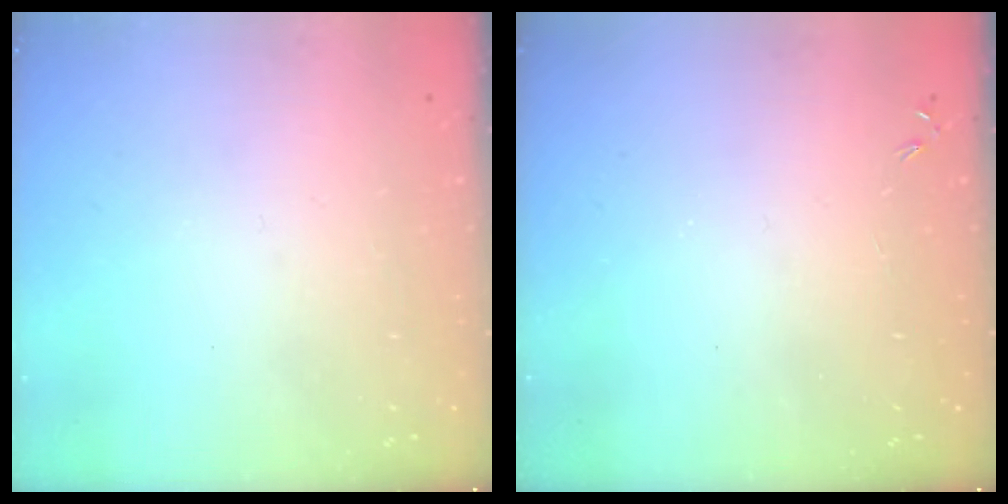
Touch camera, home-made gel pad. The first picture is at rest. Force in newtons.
{"total": 0.0}